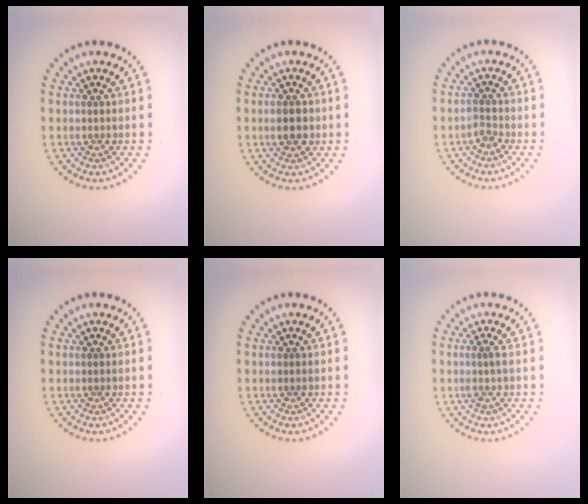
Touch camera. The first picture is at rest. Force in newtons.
{"total": 2.5, "press": 2.4, "slide": 0.2}
{"total": 1.2, "press": 0.9, "slide": 0.7}
{"total": 0.0}
{"total": 0.0}
{"total": 1.2, "press": 0.9, "slide": 0.8}